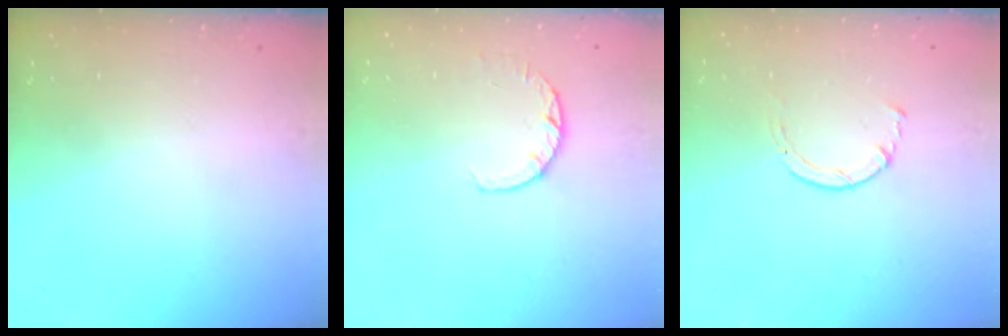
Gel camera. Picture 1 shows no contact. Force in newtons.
{"total": 3.0, "press": 2.9, "slide": 0.4}
{"total": 2.0, "press": 1.9, "slide": 0.3}